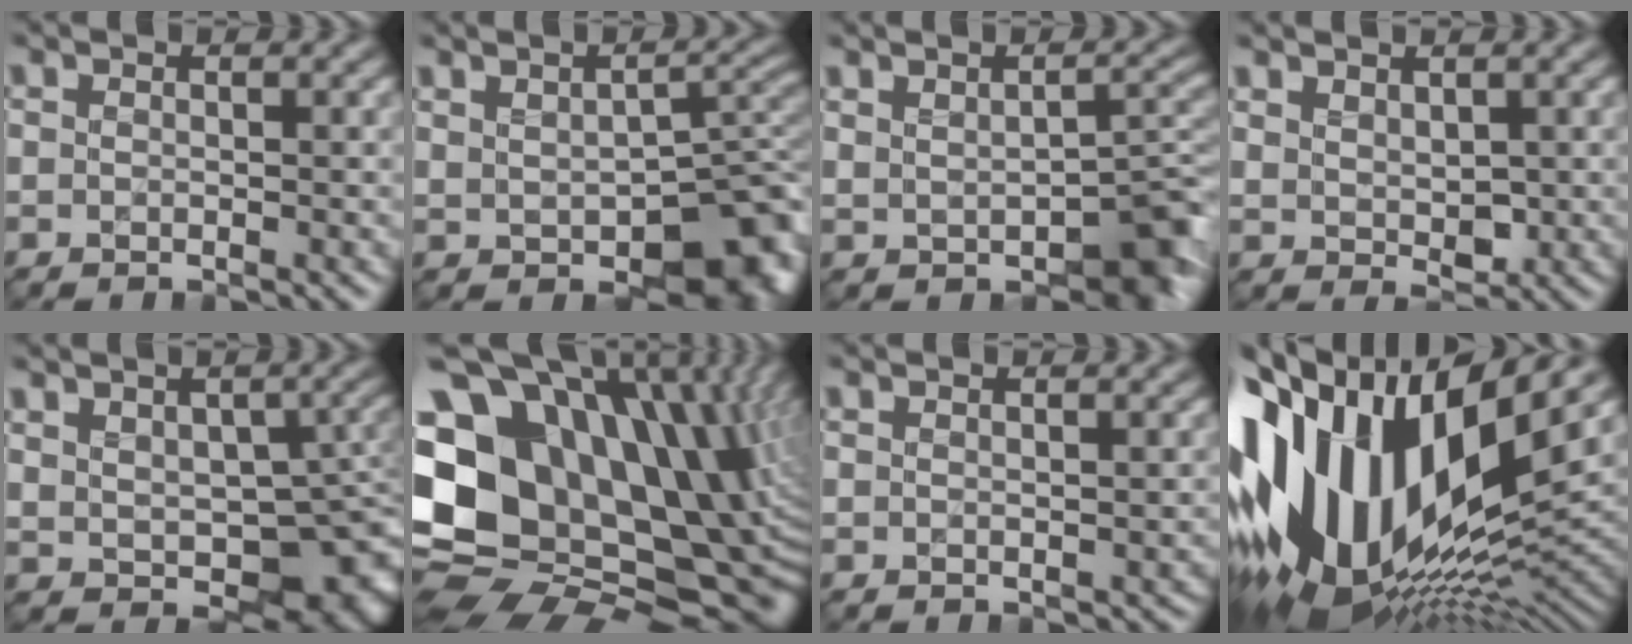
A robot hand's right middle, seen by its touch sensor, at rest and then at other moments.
{"total": 9.9, "force": [-3.3, 5.5, 7.5], "torque": [-0.103, -0.026, -0.033]}
{"total": 6.4, "force": [-2.6, 3.2, 4.9], "torque": [-0.062, -0.016, -0.026]}
{"total": 2.2, "force": [1.0, 1.2, 1.5], "torque": [-0.029, -0.007, 0.029]}
{"total": 11.5, "force": [-1.7, 7.2, 8.8], "torque": [-0.108, -0.027, -0.001]}
{"total": 21.7, "force": [2.5, 16.2, 14.3], "torque": [-0.277, -0.035, 0.065]}
{"total": 0.7, "force": [-0.3, 0.5, 0.3], "torque": [-0.003, -0.004, -0.004]}
{"total": 17.2, "force": [1.2, 9.0, 14.6], "torque": [-0.288, -0.007, 0.018]}